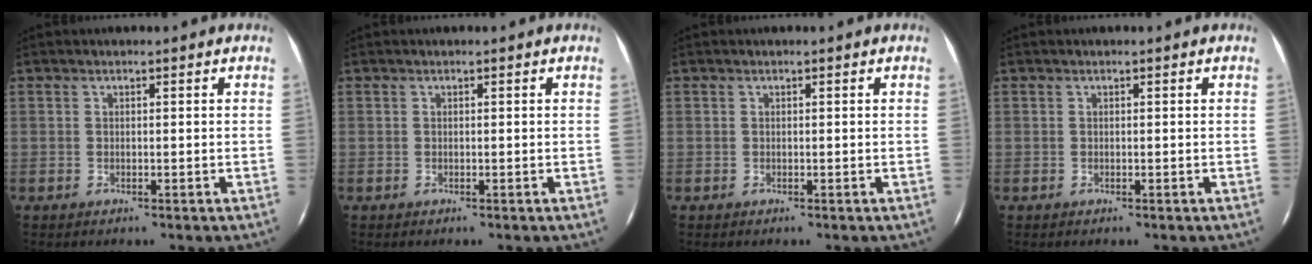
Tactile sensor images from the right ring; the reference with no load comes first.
{"total": 0.0}
{"total": 0.0}
{"total": 0.0}